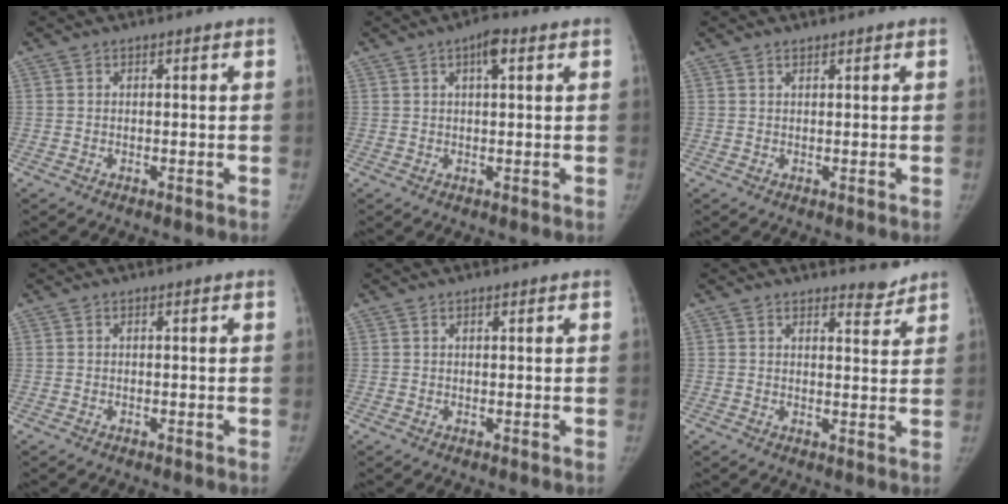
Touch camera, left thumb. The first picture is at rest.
{"total": 3.6, "force": [1.7, 1.2, 2.9], "torque": [-0.043, 0.002, 0.025]}
{"total": 0.8, "force": [0.7, 0.3, 0.2], "torque": [0.000, -0.005, 0.013]}
{"total": 0.0}
{"total": 0.6, "force": [0.4, 0.2, 0.3], "torque": [-0.005, -0.002, 0.008]}
{"total": 3.2, "force": [3.0, 1.0, 0.5], "torque": [0.011, -0.027, 0.040]}